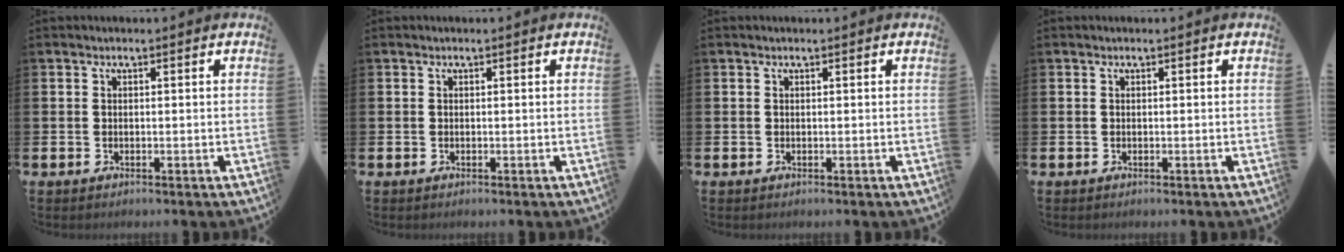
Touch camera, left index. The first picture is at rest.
{"total": 0.0}
{"total": 0.0}
{"total": 0.0}